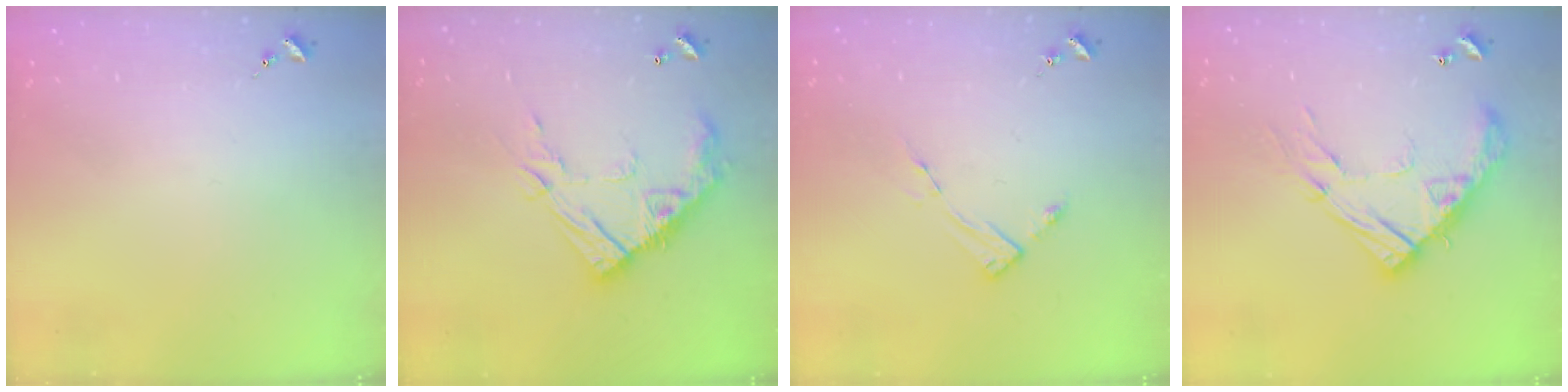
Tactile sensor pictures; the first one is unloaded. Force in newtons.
{"total": 15.9, "press": 15.9, "slide": 0.8}
{"total": 3.6, "press": 3.5, "slide": 0.4}
{"total": 17.3, "press": 17.3, "slide": 1.4}